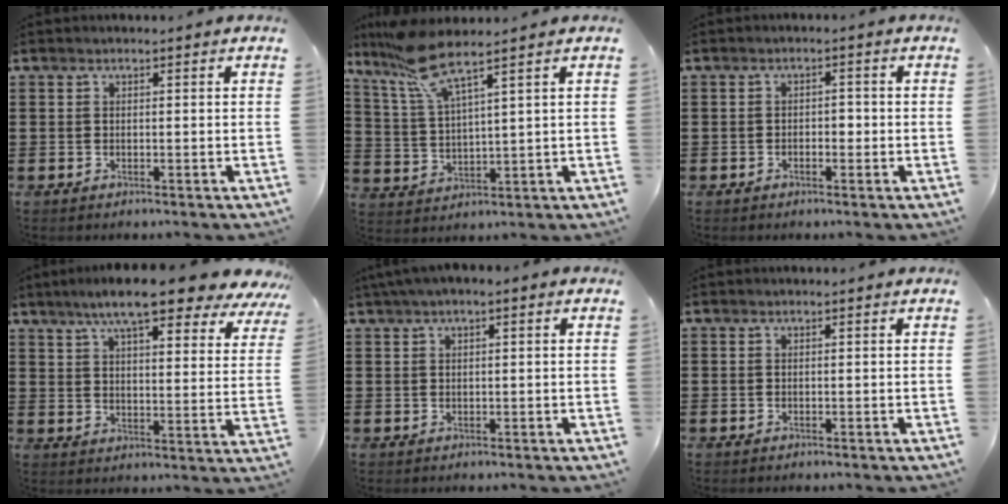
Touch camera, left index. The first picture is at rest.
{"total": 8.7, "force": [6.7, 1.0, 5.4], "torque": [-0.135, -0.019, 0.119]}
{"total": 1.3, "force": [-0.7, 0.7, 0.9], "torque": [-0.020, 0.003, -0.017]}
{"total": 10.7, "force": [8.8, 1.1, 6.0], "torque": [-0.122, -0.038, 0.148]}
{"total": 1.5, "force": [0.5, 0.4, 1.4], "torque": [-0.025, 0.003, 0.009]}
{"total": 0.0}